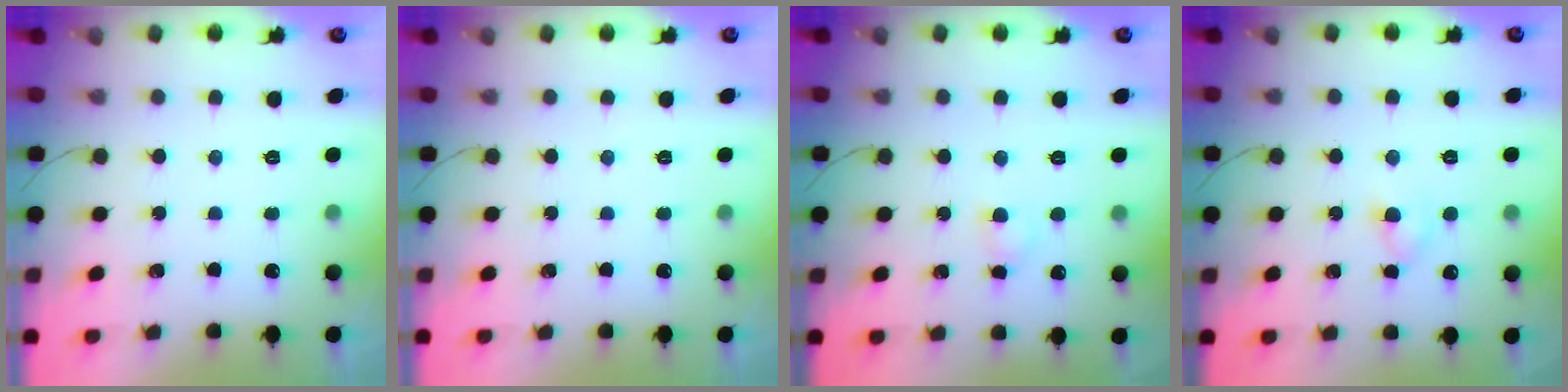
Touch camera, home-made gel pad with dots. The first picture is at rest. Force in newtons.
{"total": 0.0}
{"total": 2.7, "press": 2.4, "slide": 1.2}
{"total": 2.1, "press": 1.9, "slide": 0.9}